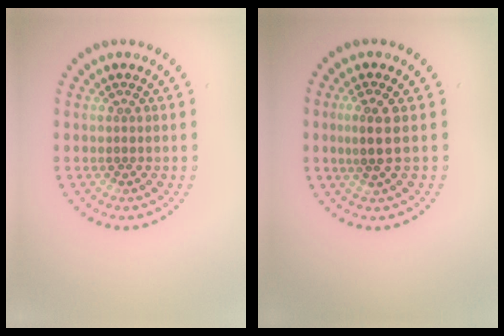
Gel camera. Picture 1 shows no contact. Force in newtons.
{"total": 2.4, "press": 2.1, "slide": 1.1}